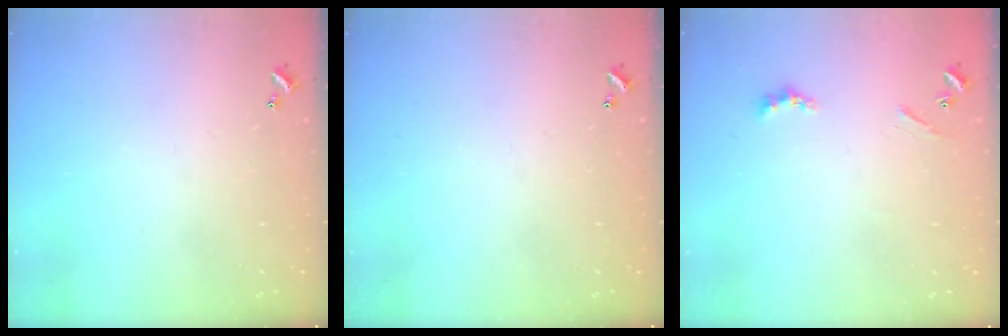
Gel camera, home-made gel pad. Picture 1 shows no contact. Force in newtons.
{"total": 0.0}
{"total": 1.8, "press": 1.8, "slide": 0.5}